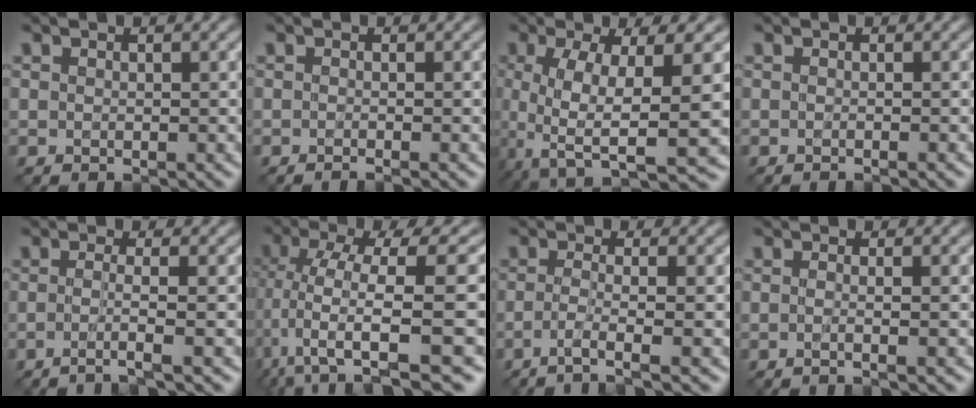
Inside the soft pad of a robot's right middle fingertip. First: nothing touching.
{"total": 1.4, "force": [-0.4, 0.5, 1.2], "torque": [-0.006, -0.009, -0.018]}
{"total": 10.4, "force": [-1.6, 3.4, 9.7], "torque": [-0.155, -0.019, -0.020]}
{"total": 1.2, "force": [-0.3, 0.5, 1.1], "torque": [-0.004, -0.009, -0.015]}
{"total": 2.7, "force": [-0.9, 0.6, 2.5], "torque": [-0.032, -0.007, -0.033]}
{"total": 10.0, "force": [-2.4, 3.4, 9.1], "torque": [-0.173, 0.004, -0.040]}
{"total": 3.4, "force": [-1.5, 0.7, 3.0], "torque": [-0.044, -0.004, -0.044]}
{"total": 3.0, "force": [0.1, 1.5, 2.6], "torque": [-0.008, -0.005, -0.035]}